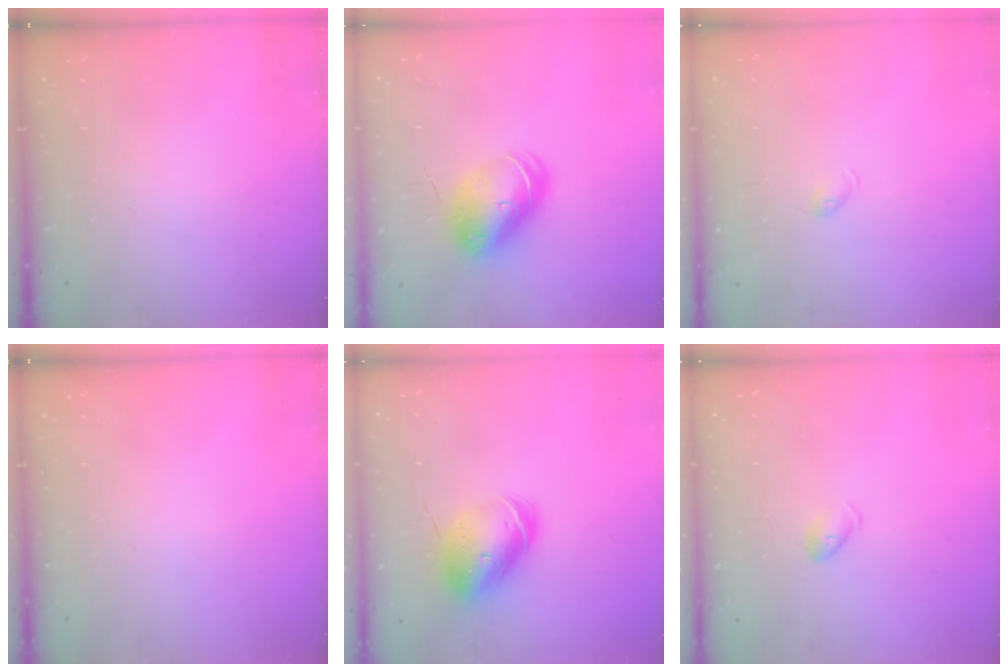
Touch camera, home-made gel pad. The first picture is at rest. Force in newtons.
{"total": 9.6, "press": 9.4, "slide": 1.8}
{"total": 3.3, "press": 3.2, "slide": 0.7}
{"total": 0.0}
{"total": 12.9, "press": 12.8, "slide": 2.0}
{"total": 5.3, "press": 5.2, "slide": 0.9}